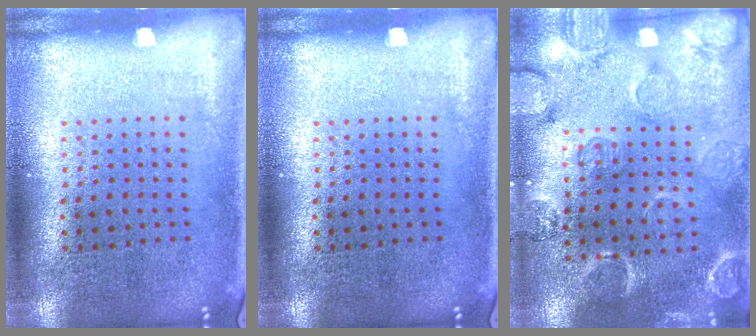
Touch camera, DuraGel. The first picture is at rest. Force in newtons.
{"total": 0.0}
{"total": 2.5, "press": 2.2, "slide": 1.2}